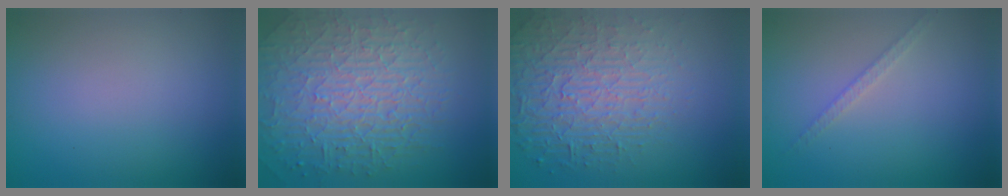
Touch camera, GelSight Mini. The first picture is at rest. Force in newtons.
{"total": 9.9, "press": 6.5, "slide": 7.5}
{"total": 6.6, "press": 5.1, "slide": 4.3}
{"total": 1.3, "press": 1.3, "slide": 0.2}